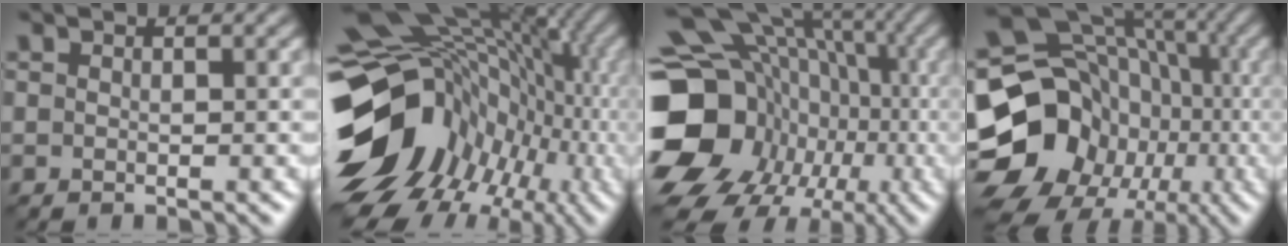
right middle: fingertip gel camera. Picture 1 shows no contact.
{"total": 16.9, "force": [-2.8, 12.1, 11.3], "torque": [-0.214, -0.015, -0.020]}
{"total": 18.8, "force": [-3.9, 15.1, 10.5], "torque": [-0.192, 0.000, -0.056]}
{"total": 20.2, "force": [-6.9, 16.7, 9.1], "torque": [-0.157, -0.014, -0.130]}